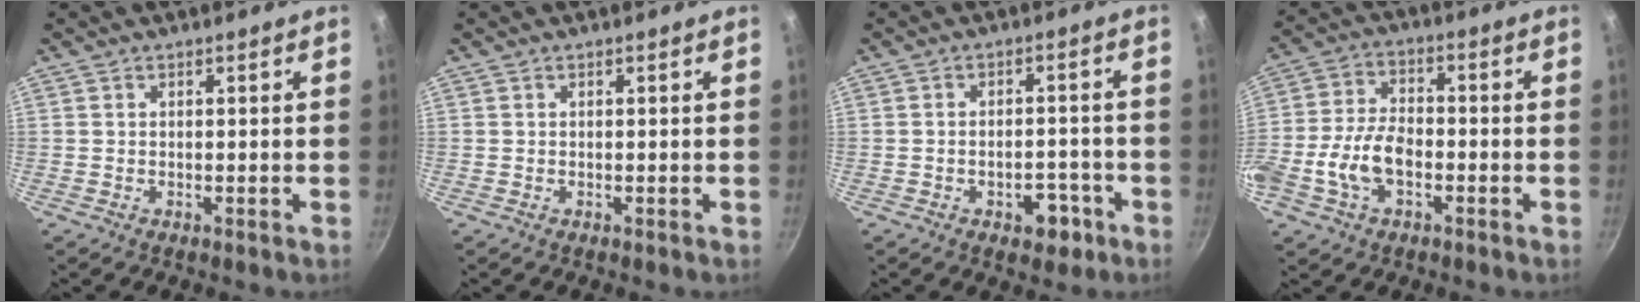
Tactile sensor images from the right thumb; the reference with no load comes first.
{"total": 0.0}
{"total": 5.9, "force": [-3.0, 3.4, 3.8], "torque": [-0.029, 0.020, -0.035]}
{"total": 10.2, "force": [-3.2, 6.0, 7.6], "torque": [-0.139, 0.032, -0.069]}